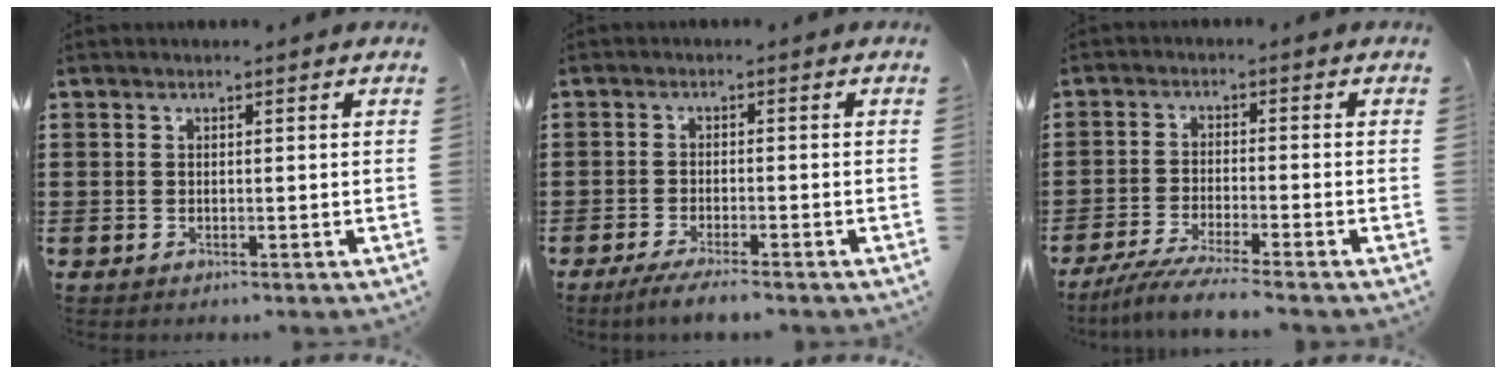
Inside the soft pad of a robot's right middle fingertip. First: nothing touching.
{"total": 2.6, "force": [-2.2, -0.2, 1.4], "torque": [-0.021, -0.002, -0.041]}
{"total": 4.5, "force": [-4.0, -0.5, 1.9], "torque": [-0.046, -0.017, -0.080]}